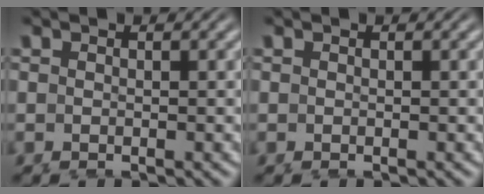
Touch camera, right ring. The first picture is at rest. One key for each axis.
{"total": 0.0}